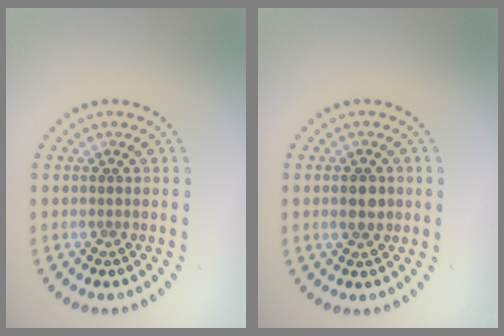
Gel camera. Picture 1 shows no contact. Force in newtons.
{"total": 2.3, "press": 2.3, "slide": 0.1}